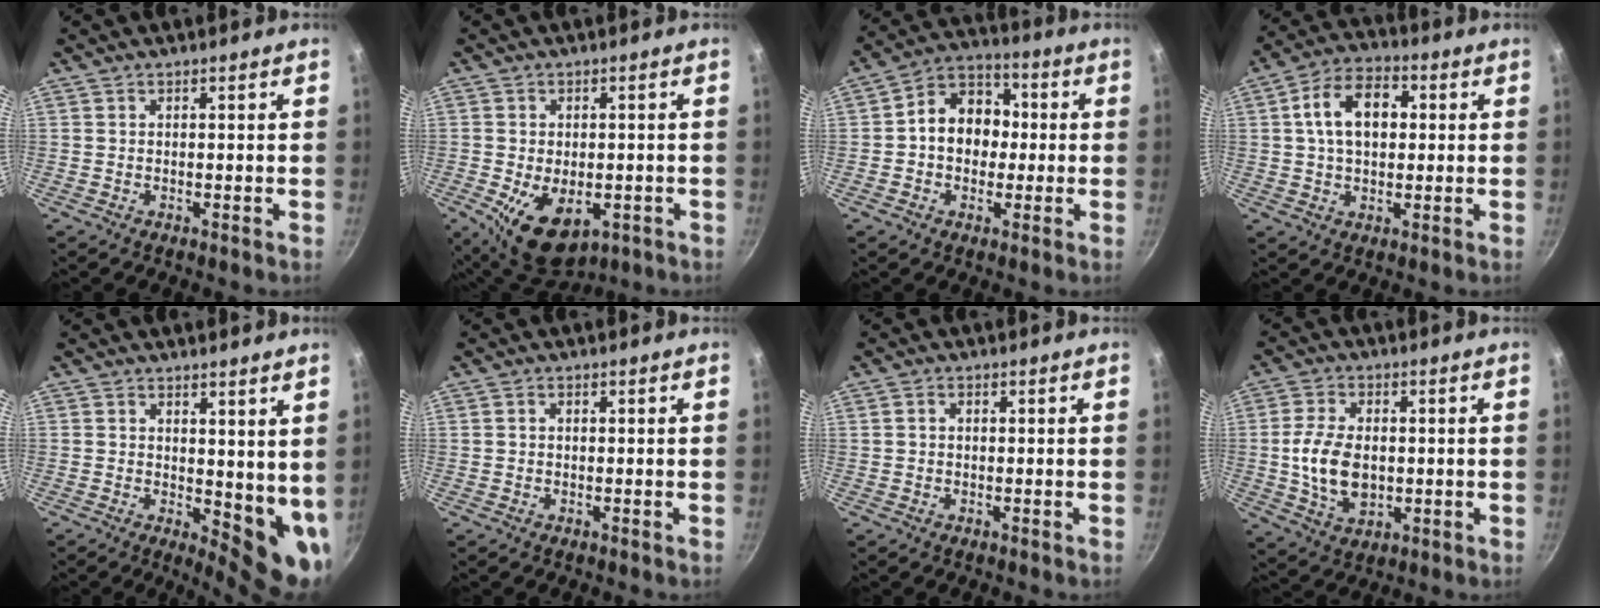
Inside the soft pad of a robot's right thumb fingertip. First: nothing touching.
{"total": 11.5, "force": [-3.3, 7.1, 8.4], "torque": [-0.115, -0.007, -0.034]}
{"total": 11.3, "force": [-0.1, 9.0, 6.8], "torque": [-0.061, 0.031, -0.019]}
{"total": 11.7, "force": [1.8, 7.6, 8.6], "torque": [-0.118, 0.022, 0.020]}
{"total": 8.4, "force": [1.9, 3.9, 7.2], "torque": [-0.075, -0.027, 0.032]}
{"total": 0.6, "force": [-0.1, 0.5, 0.3], "torque": [-0.007, 0.005, 0.000]}
{"total": 1.2, "force": [-0.1, 0.9, 0.7], "torque": [-0.015, 0.008, -0.002]}
{"total": 10.6, "force": [-0.3, 6.8, 8.1], "torque": [-0.146, 0.001, -0.003]}